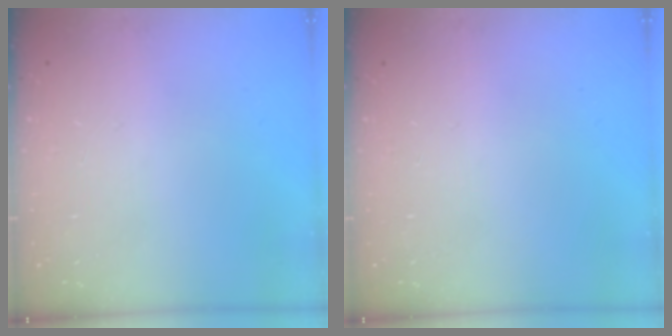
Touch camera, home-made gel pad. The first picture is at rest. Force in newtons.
{"total": 0.0}